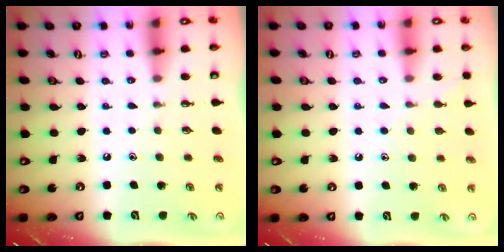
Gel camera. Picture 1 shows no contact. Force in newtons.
{"total": 5.3, "press": 5.3, "slide": 0.6}